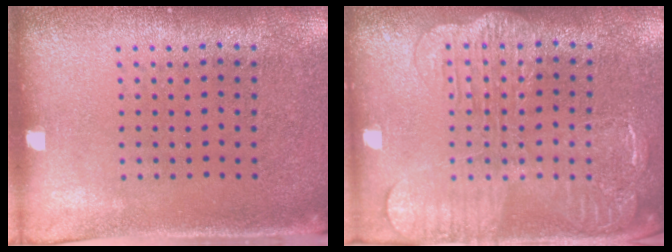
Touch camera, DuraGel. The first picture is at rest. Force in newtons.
{"total": 2.4, "press": 2.3, "slide": 0.5}